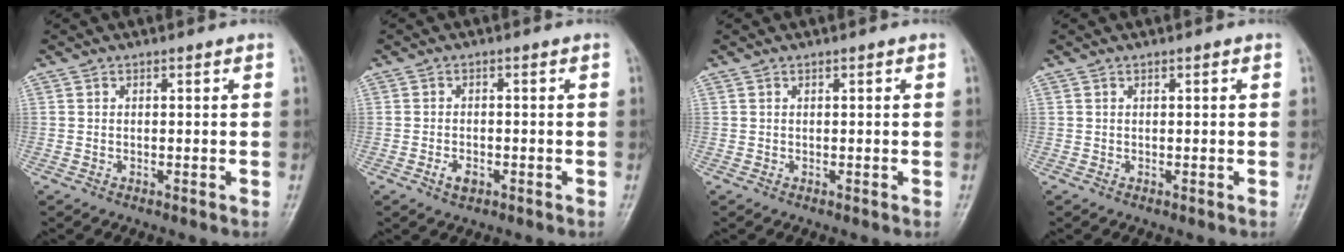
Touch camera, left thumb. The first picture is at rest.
{"total": 2.5, "force": [-1.2, 1.4, 1.7], "torque": [-0.030, 0.007, -0.019]}
{"total": 0.0}
{"total": 0.0}